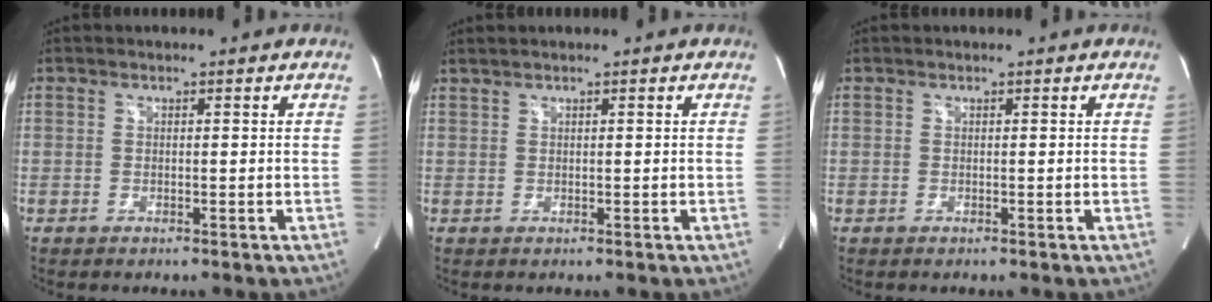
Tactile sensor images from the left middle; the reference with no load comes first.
{"total": 1.3, "force": [1.2, -0.1, 0.6], "torque": [-0.017, 0.012, 0.028]}
{"total": 0.0}